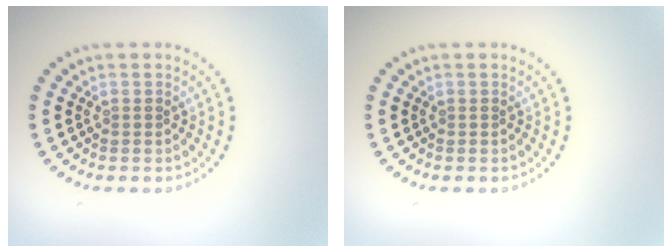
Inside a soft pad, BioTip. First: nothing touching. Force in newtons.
{"total": 0.0}